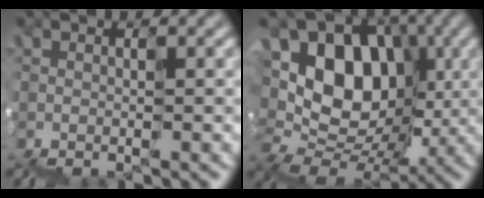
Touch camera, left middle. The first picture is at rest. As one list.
[{"total": 8.3, "force": [1.4, 7.0, 4.3], "torque": [-0.067, 0.034, 0.008]}]